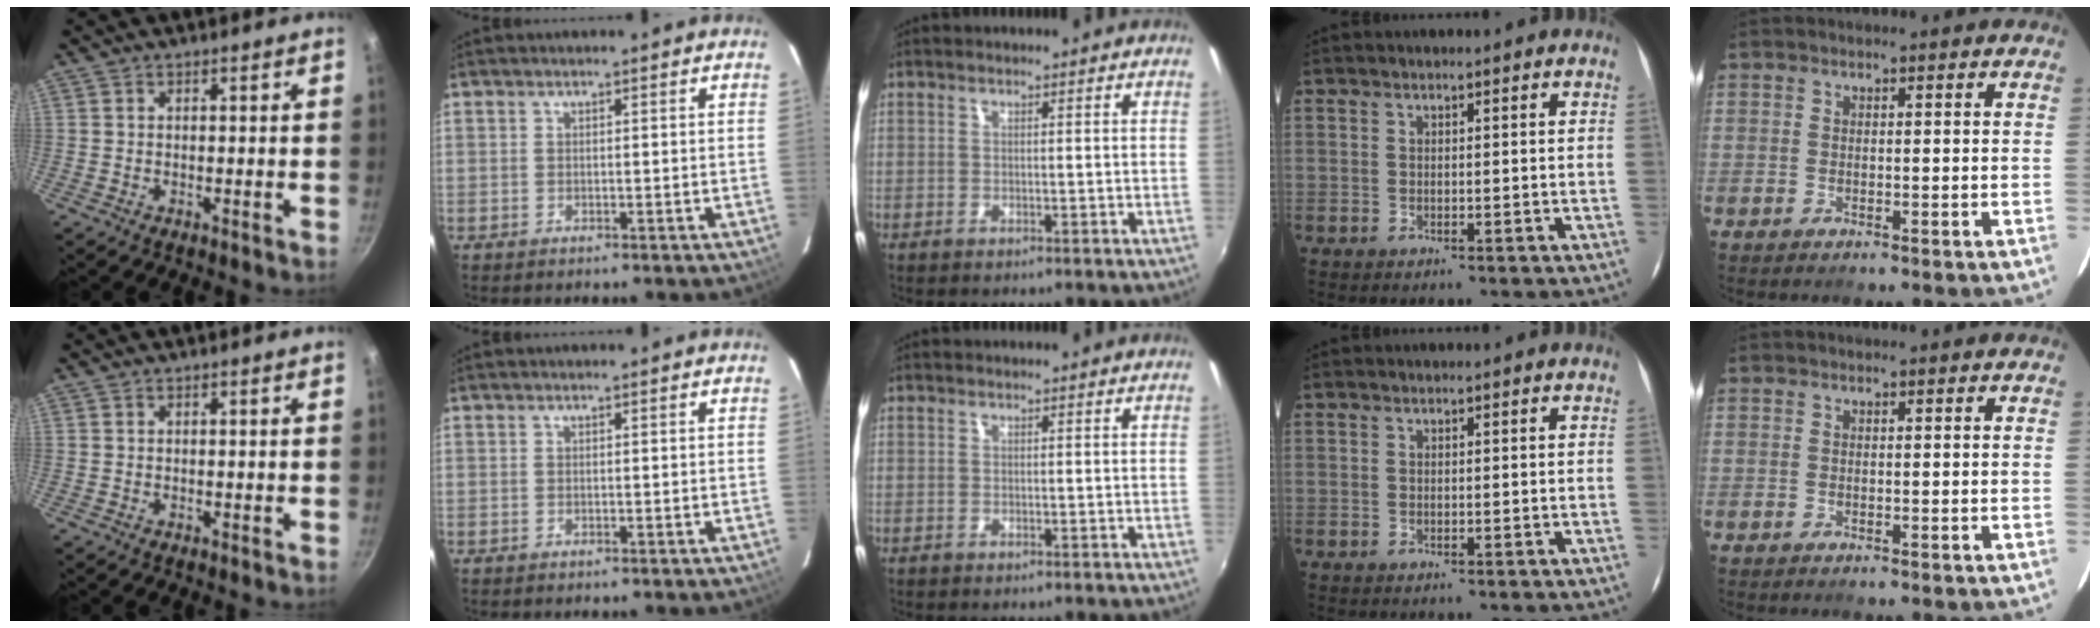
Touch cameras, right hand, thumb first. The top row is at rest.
{}